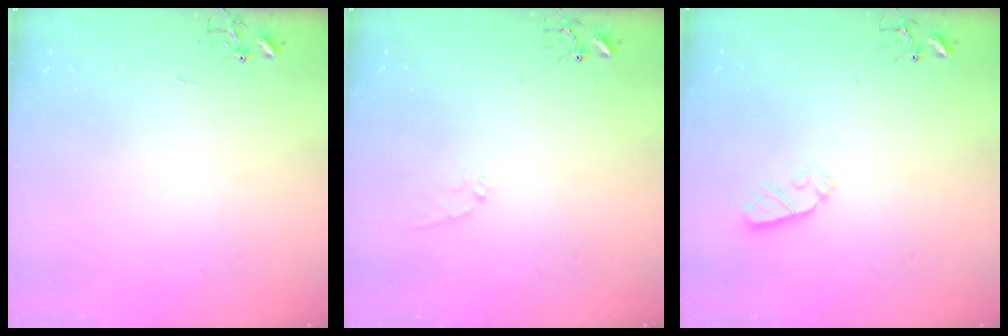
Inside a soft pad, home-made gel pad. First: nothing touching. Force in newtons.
{"total": 6.8, "press": 6.8, "slide": 0.7}
{"total": 6.2, "press": 6.2, "slide": 0.3}